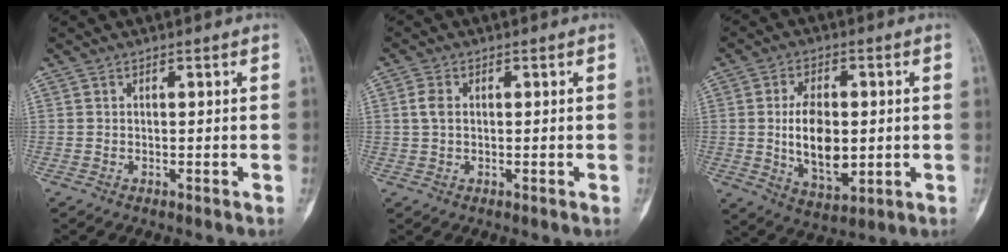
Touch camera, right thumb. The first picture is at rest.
{"total": 2.9, "force": [0.5, 1.9, 2.1], "torque": [-0.045, 0.004, 0.008]}
{"total": 11.9, "force": [-0.1, 6.7, 9.8], "torque": [-0.148, -0.011, 0.008]}